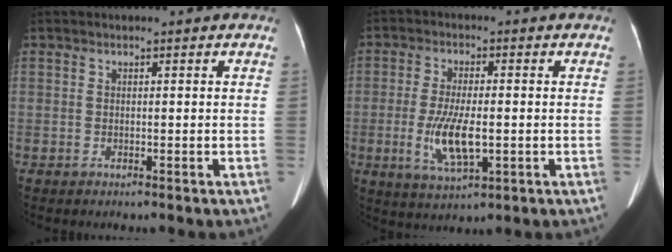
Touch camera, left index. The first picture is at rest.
{"total": 7.8, "force": [-1.5, 2.3, 7.3], "torque": [-0.152, -0.010, -0.022]}